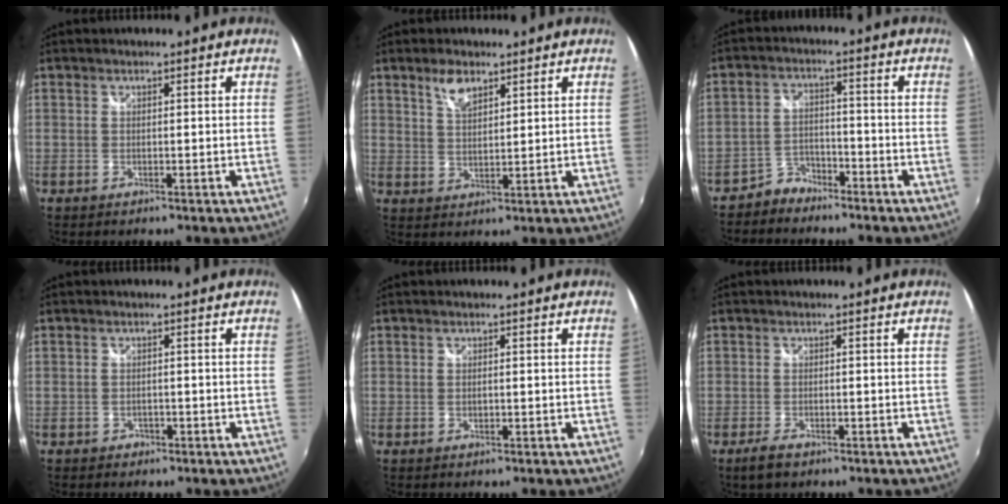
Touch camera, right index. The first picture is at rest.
{"total": 4.6, "force": [3.0, 1.9, 2.8], "torque": [-0.049, 0.004, 0.056]}
{"total": 4.9, "force": [-4.3, 2.3, 0.3], "torque": [-0.011, 0.012, -0.081]}
{"total": 1.8, "force": [-1.1, 1.4, 0.4], "torque": [-0.009, 0.002, -0.013]}
{"total": 0.7, "force": [-0.1, 0.4, 0.5], "torque": [-0.011, 0.000, -0.002]}
{"total": 3.1, "force": [-2.2, 1.5, 1.5], "torque": [-0.037, -0.008, -0.043]}